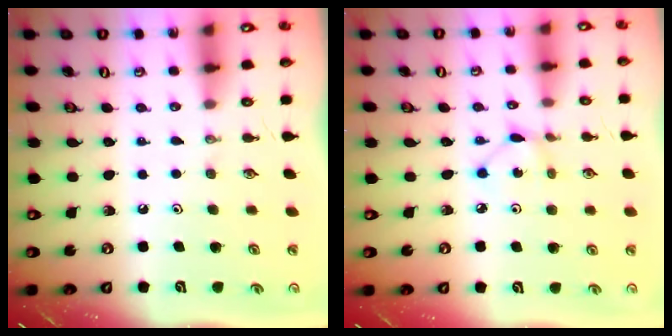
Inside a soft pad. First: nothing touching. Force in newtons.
{"total": 2.9, "press": 2.9, "slide": 0.2}